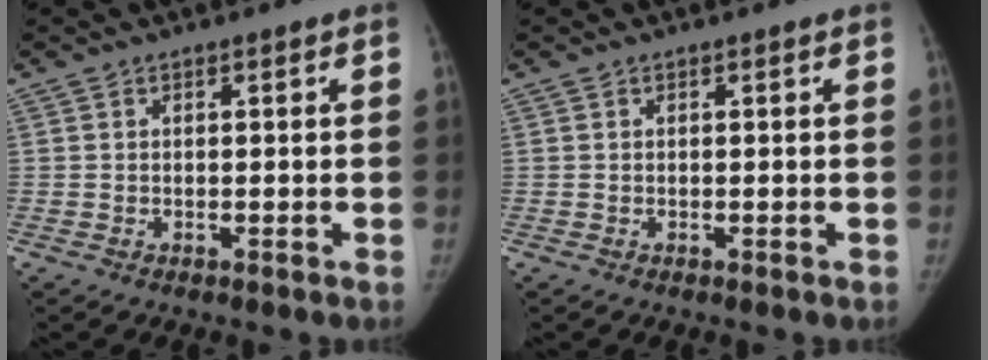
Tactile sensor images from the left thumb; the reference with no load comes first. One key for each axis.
{"total": 0.0}